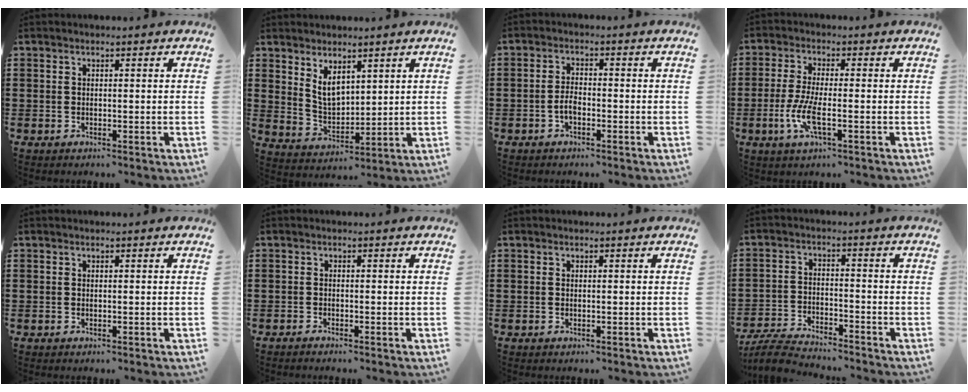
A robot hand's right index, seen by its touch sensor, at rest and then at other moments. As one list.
[{"total": 5.5, "force": [3.0, 3.2, 3.3], "torque": [-0.068, -0.002, 0.055]}, {"total": 2.7, "force": [-1.1, 1.3, 2.0], "torque": [-0.048, 0.002, -0.025]}, {"total": 5.9, "force": [-1.9, 1.4, 5.4], "torque": [-0.118, -0.011, -0.040]}, {"total": 0.0}, {"total": 0.7, "force": [-0.7, 0.0, 0.2], "torque": [-0.005, -0.002, -0.013]}, {"total": 0.0}, {"total": 5.1, "force": [-4.9, 0.5, 1.1], "torque": [-0.033, 0.002, -0.102]}]